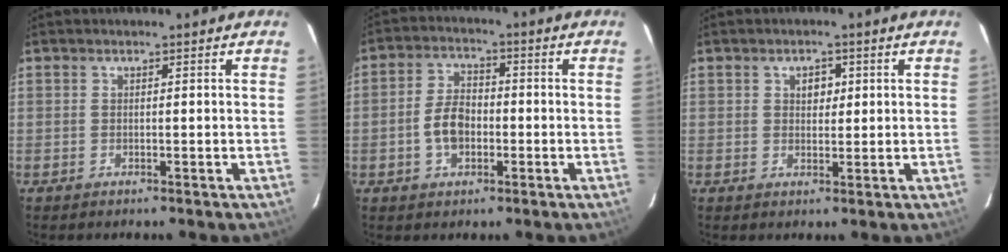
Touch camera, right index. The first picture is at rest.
{"total": 6.6, "force": [-1.6, 4.3, 4.8], "torque": [-0.096, 0.013, -0.023]}
{"total": 2.6, "force": [0.8, 2.0, 1.4], "torque": [-0.018, 0.008, 0.013]}